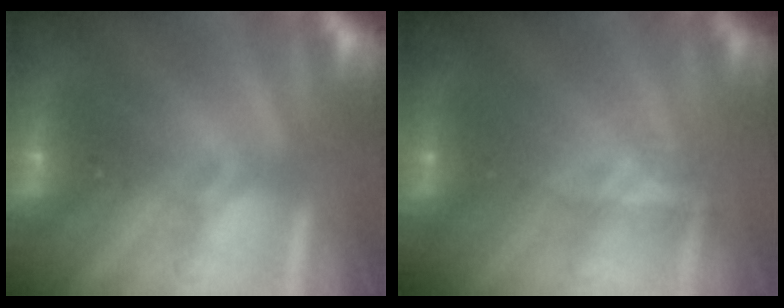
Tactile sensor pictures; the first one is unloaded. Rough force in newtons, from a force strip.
{"total": 4.8}